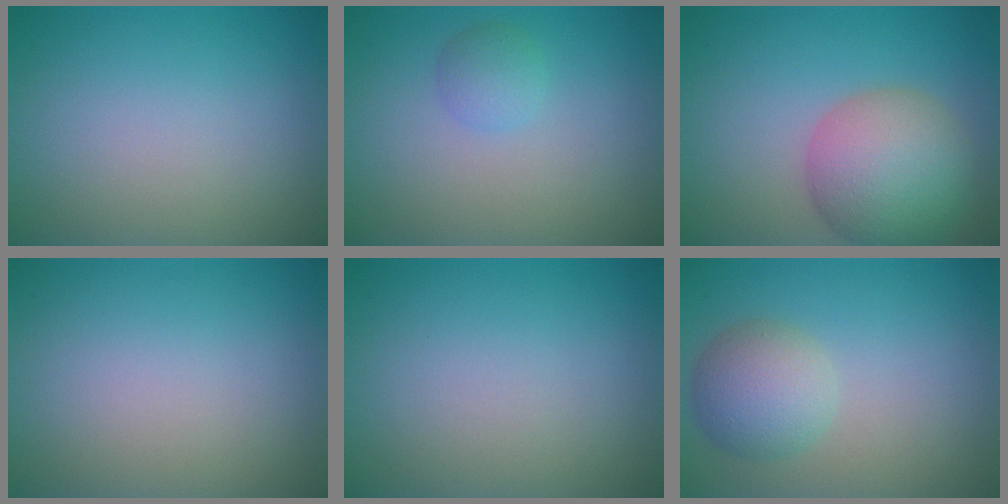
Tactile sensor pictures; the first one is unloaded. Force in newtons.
{"total": 1.5, "press": 1.5, "slide": 0.0}
{"total": 7.8, "press": 7.8, "slide": 0.3}
{"total": 0.0}
{"total": 0.0}
{"total": 4.1, "press": 4.0, "slide": 0.1}